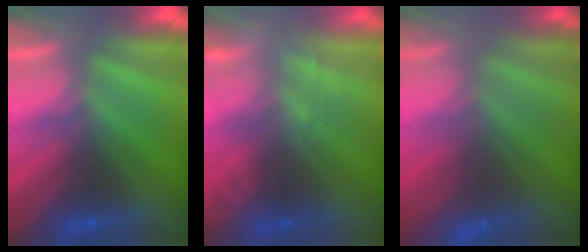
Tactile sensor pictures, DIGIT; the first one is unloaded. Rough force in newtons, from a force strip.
{"total": 2.1}
{"total": 2.9}